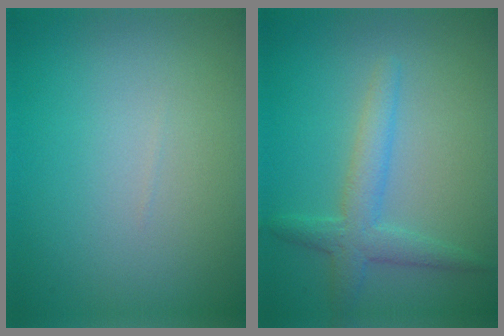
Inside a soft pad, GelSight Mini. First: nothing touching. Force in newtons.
{"total": 3.0, "press": 3.0, "slide": 0.0}